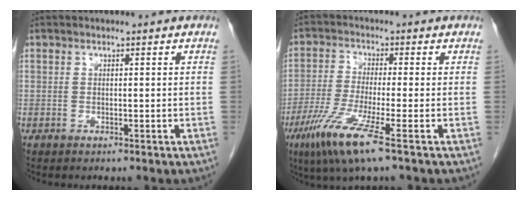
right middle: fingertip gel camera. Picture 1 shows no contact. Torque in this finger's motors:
{"motor_torque": [1.46, -0.68, 0.60, 0.19]}